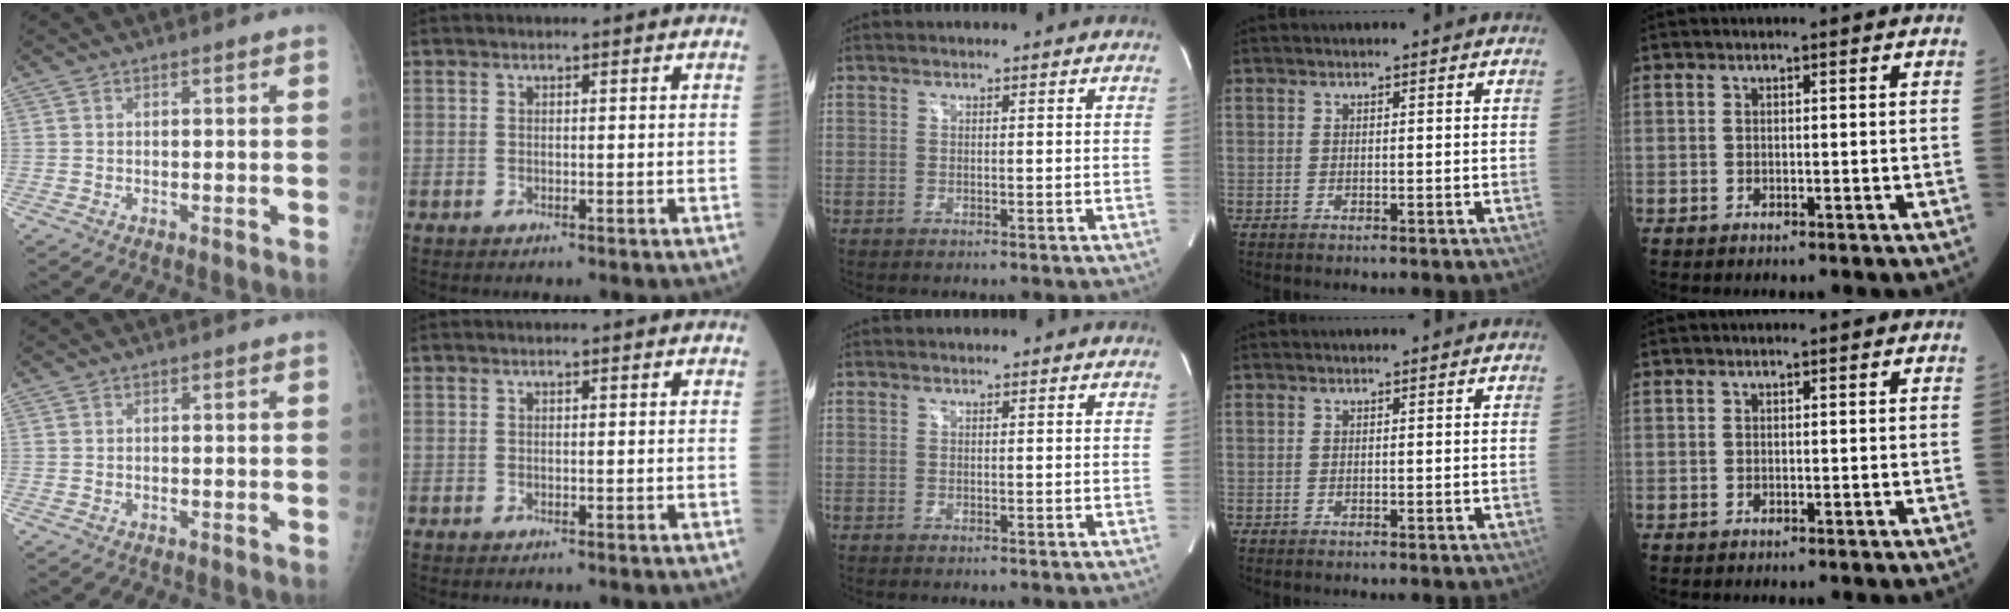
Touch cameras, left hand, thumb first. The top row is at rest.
{}